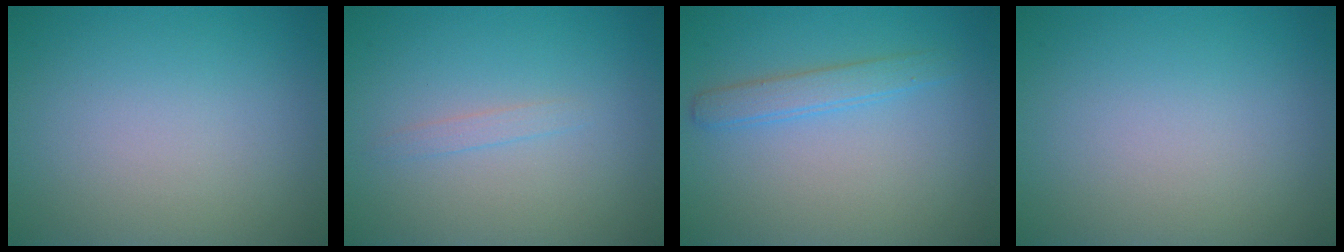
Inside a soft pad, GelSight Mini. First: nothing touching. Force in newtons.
{"total": 0.8, "press": 0.8, "slide": 0.0}
{"total": 2.0, "press": 2.0, "slide": 0.0}
{"total": 0.0}